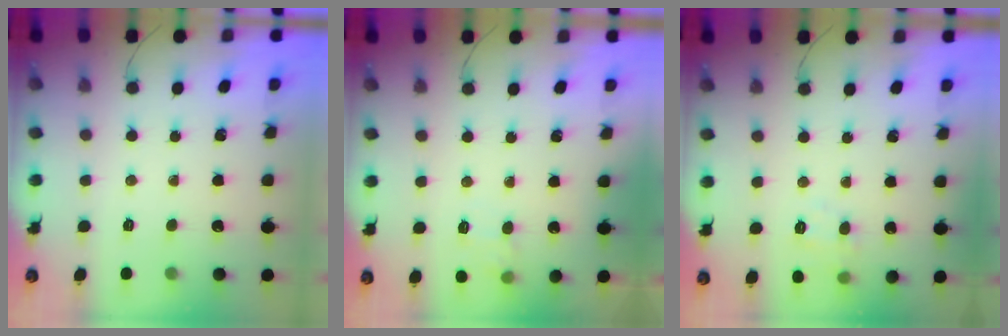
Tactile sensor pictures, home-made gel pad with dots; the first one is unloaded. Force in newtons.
{"total": 9.5, "press": 9.4, "slide": 1.7}
{"total": 7.2, "press": 7.1, "slide": 1.4}